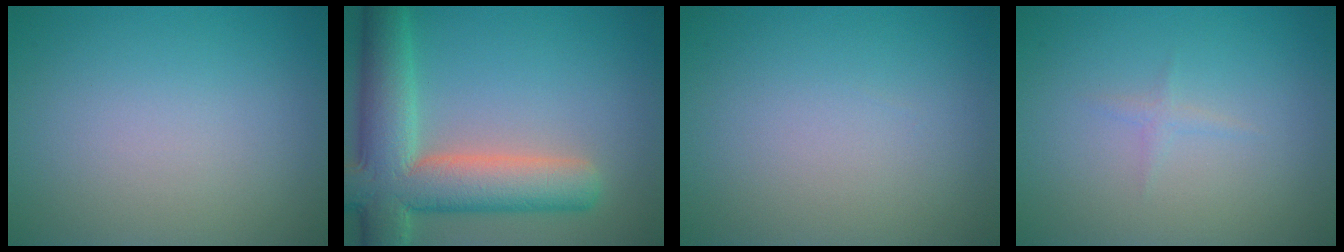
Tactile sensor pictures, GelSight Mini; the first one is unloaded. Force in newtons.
{"total": 9.7, "press": 9.7, "slide": 0.9}
{"total": 0.0}
{"total": 0.8, "press": 0.8, "slide": 0.1}